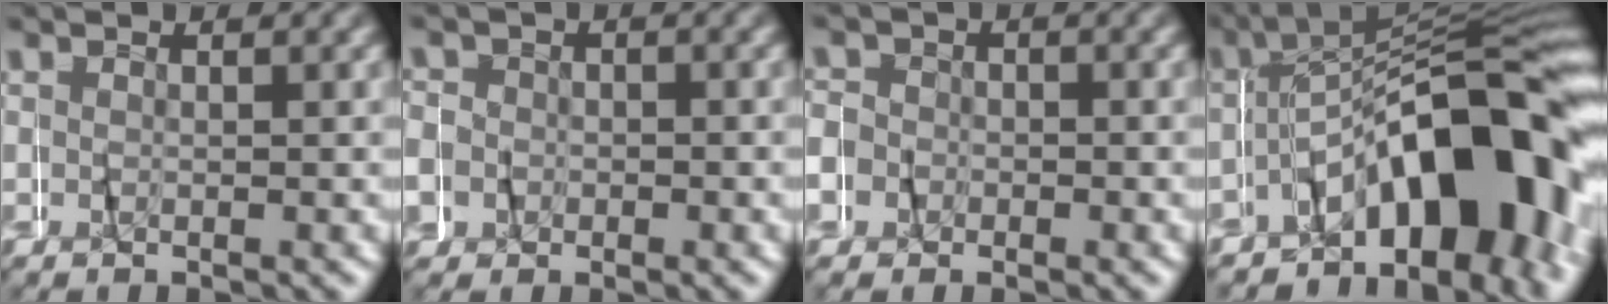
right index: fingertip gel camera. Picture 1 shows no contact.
{"total": 4.9, "force": [-0.4, 4.7, 1.2], "torque": [-0.035, -0.003, -0.013]}
{"total": 5.1, "force": [-0.8, 4.9, 0.8], "torque": [-0.021, 0.006, -0.029]}
{"total": 14.4, "force": [-4.8, 7.0, 11.7], "torque": [-0.166, -0.017, -0.062]}